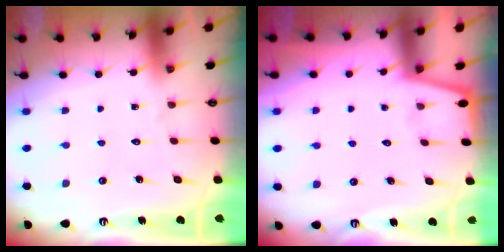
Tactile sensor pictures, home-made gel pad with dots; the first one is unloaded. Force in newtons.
{"total": 1.1, "press": 1.1, "slide": 0.1}